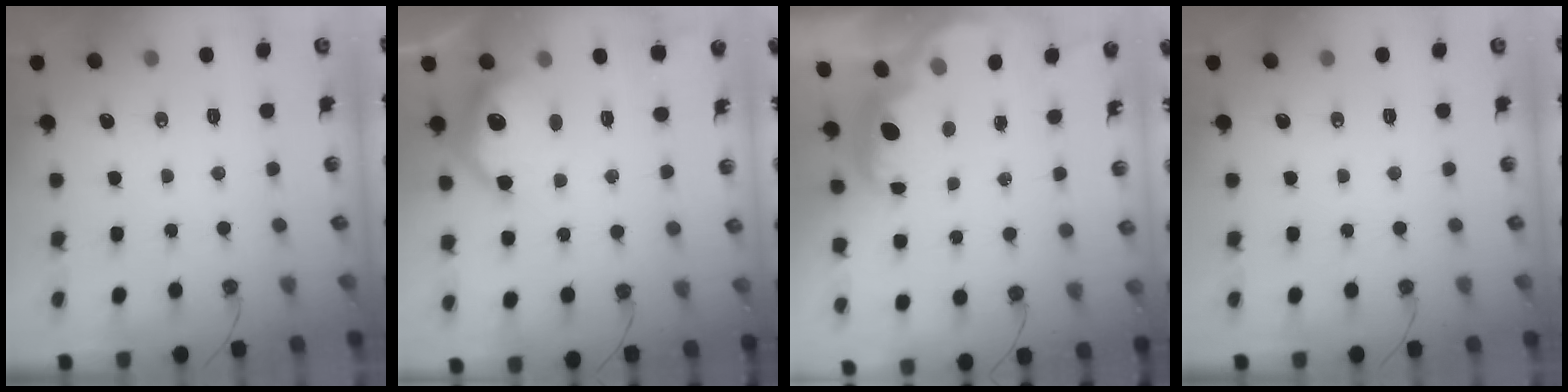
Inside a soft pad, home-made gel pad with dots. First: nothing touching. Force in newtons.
{"total": 12.4, "press": 12.4, "slide": 0.7}
{"total": 2.8, "press": 2.7, "slide": 0.6}
{"total": 0.0}